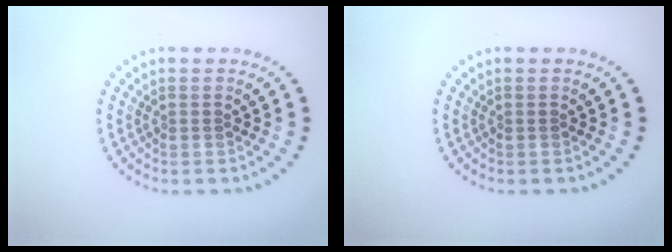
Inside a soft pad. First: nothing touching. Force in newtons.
{"total": 0.0}